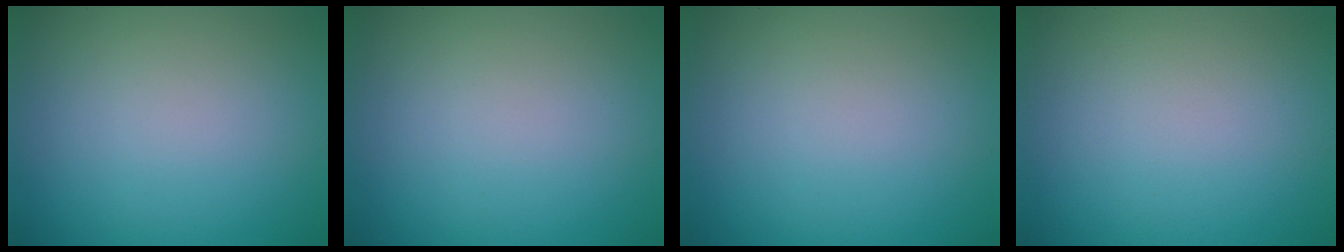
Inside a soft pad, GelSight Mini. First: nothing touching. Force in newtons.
{"total": 0.0}
{"total": 0.0}
{"total": 0.0}